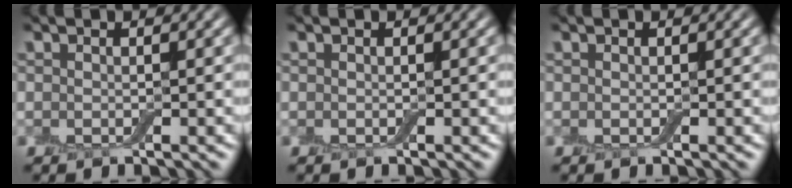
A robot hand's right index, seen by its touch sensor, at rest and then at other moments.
{"total": 0.0}
{"total": 0.0}